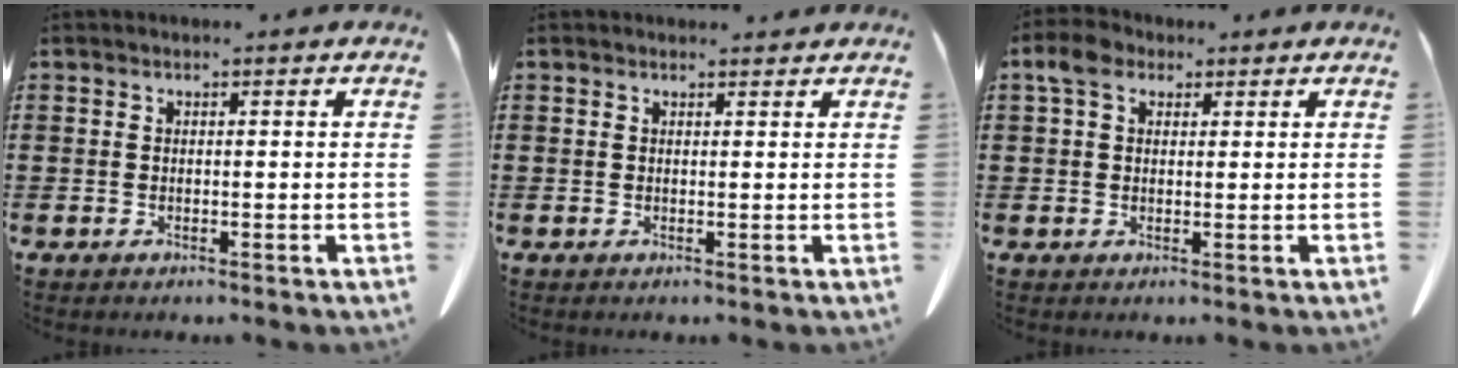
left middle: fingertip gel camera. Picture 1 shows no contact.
{"total": 0.8, "force": [0.7, 0.2, 0.2], "torque": [-0.006, 0.002, 0.013]}
{"total": 3.9, "force": [1.9, 2.5, 2.4], "torque": [-0.057, 0.014, 0.031]}